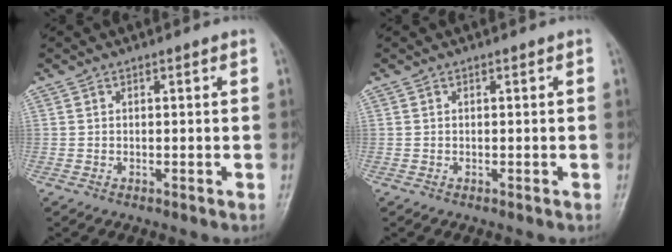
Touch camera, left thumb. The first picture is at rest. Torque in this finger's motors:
{"motor_torque": [-0.08, -0.06, 0.03, -0.01, 0.00]}